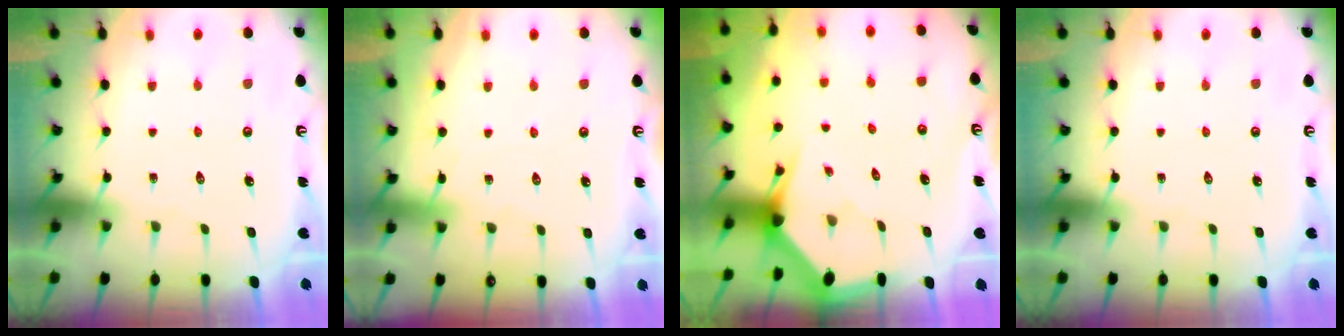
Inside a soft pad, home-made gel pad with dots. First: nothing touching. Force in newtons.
{"total": 2.5, "press": 2.5, "slide": 0.3}
{"total": 2.8, "press": 2.8, "slide": 0.1}
{"total": 0.0}